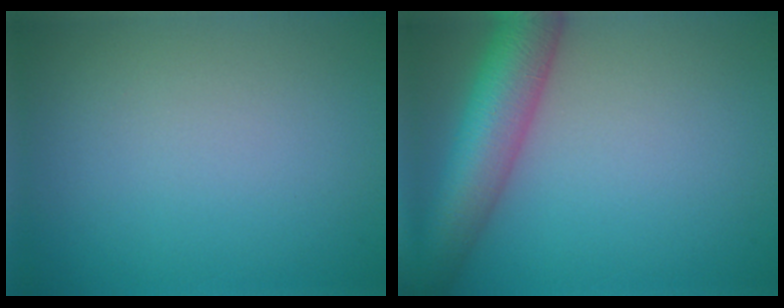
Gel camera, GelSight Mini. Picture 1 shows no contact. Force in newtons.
{"total": 7.9, "press": 7.9, "slide": 0.4}